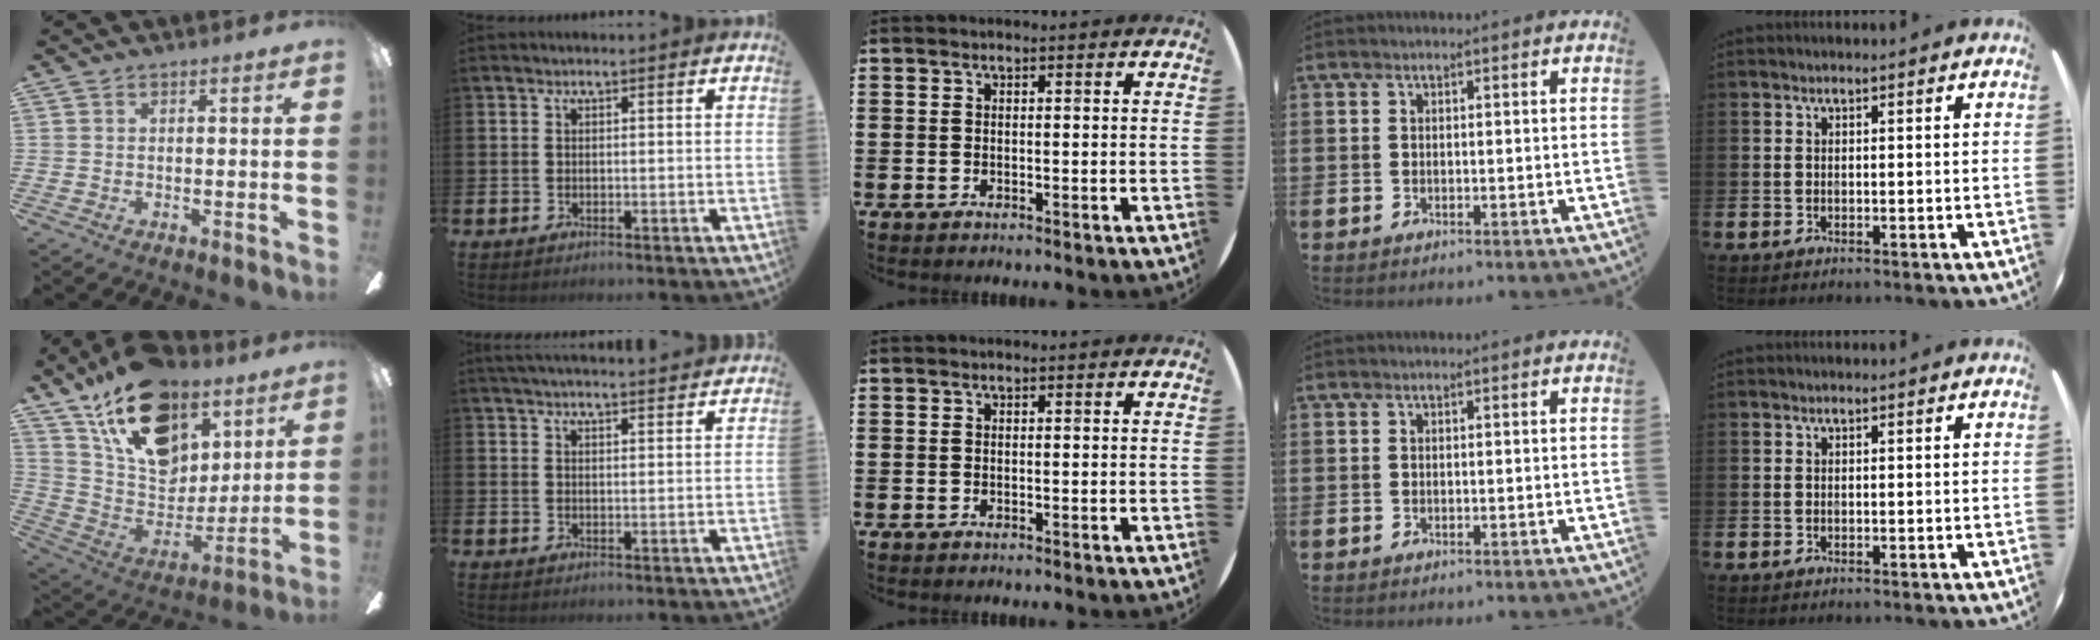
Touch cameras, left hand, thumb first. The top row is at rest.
{"thumb": {"total": 22.3, "force": [13.1, 13.9, 11.5], "torque": [-0.190, -0.070, 0.242]}, "index": {"total": 3.3, "force": [3.3, -0.2, 0.3], "torque": [-0.009, -0.017, 0.060]}}